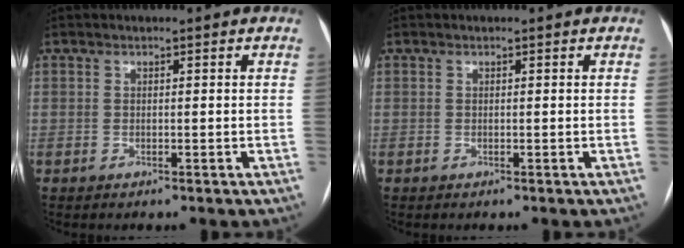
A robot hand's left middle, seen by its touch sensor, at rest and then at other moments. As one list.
[{"total": 0.0}]